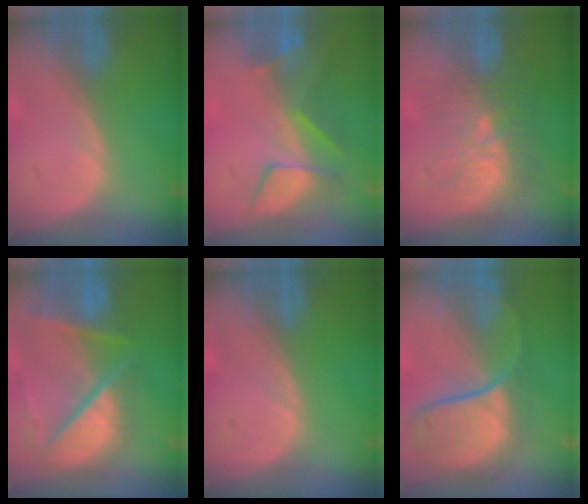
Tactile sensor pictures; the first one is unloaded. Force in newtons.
{"total": 8.1, "press": 7.2, "slide": 3.7}
{"total": 9.9, "press": 8.9, "slide": 4.3}
{"total": 10.9, "press": 9.0, "slide": 6.2}
{"total": 0.0}
{"total": 10.2, "press": 9.5, "slide": 3.9}